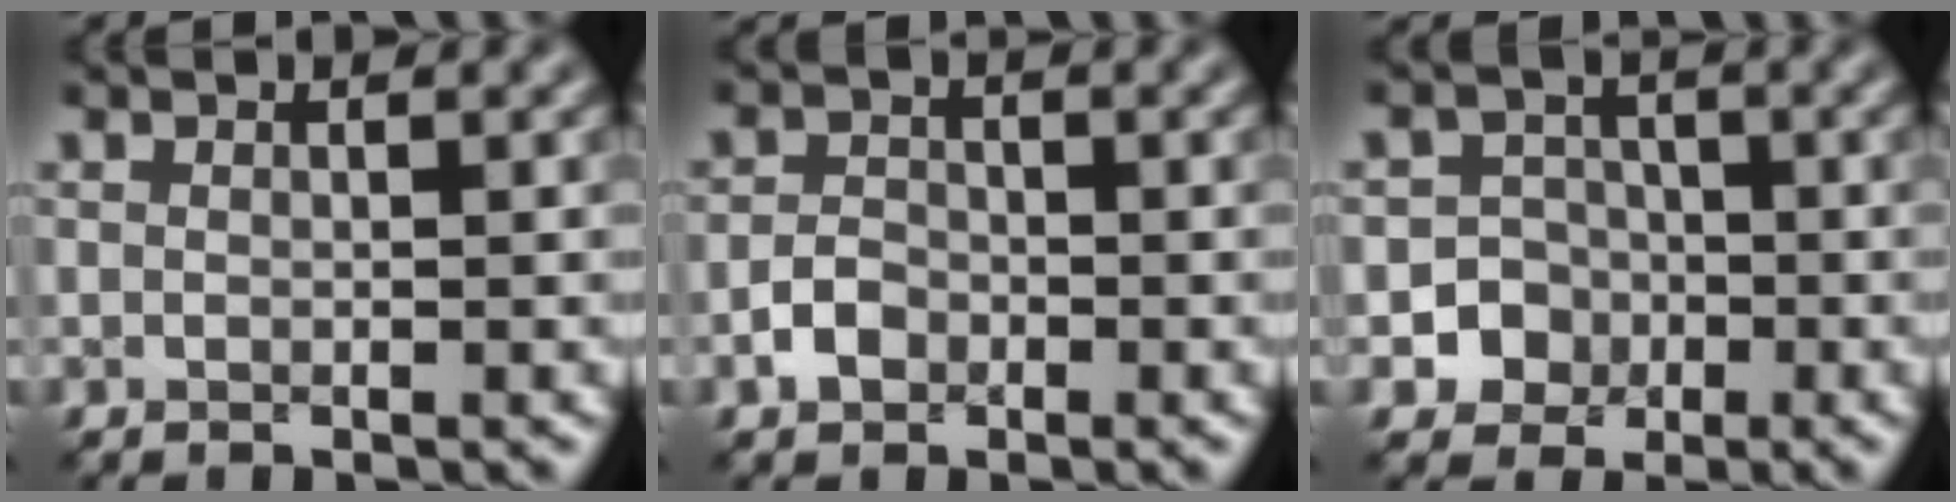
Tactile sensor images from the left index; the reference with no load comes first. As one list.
[{"total": 2.0, "force": [-1.0, 1.4, 0.9], "torque": [-0.013, 0.004, -0.024]}, {"total": 5.5, "force": [-2.0, 5.1, 0.6], "torque": [0.018, 0.005, -0.051]}]